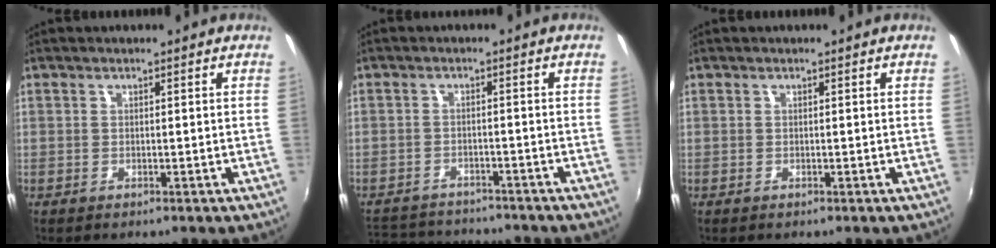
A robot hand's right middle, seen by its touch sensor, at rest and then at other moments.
{"total": 10.9, "force": [-9.9, 3.4, 3.1], "torque": [-0.086, 0.002, -0.150]}
{"total": 0.0}